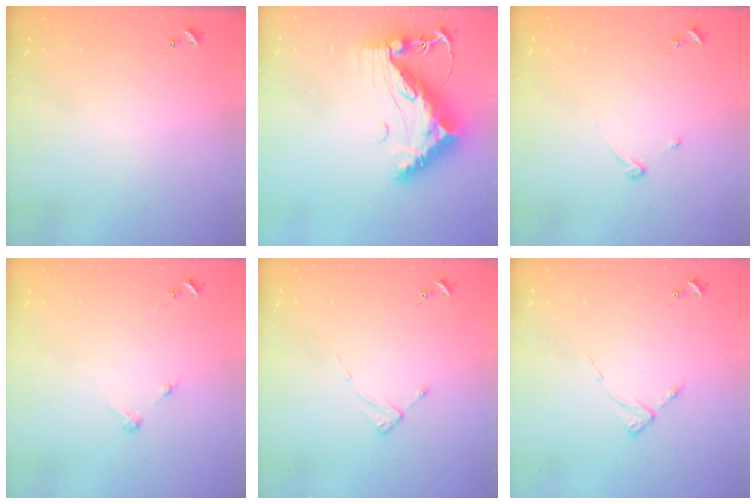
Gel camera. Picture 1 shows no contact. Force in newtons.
{"total": 19.1, "press": 19.1, "slide": 1.6}
{"total": 3.2, "press": 3.2, "slide": 0.5}
{"total": 2.7, "press": 2.7, "slide": 0.3}
{"total": 2.4, "press": 2.4, "slide": 0.3}
{"total": 2.6, "press": 2.6, "slide": 0.3}